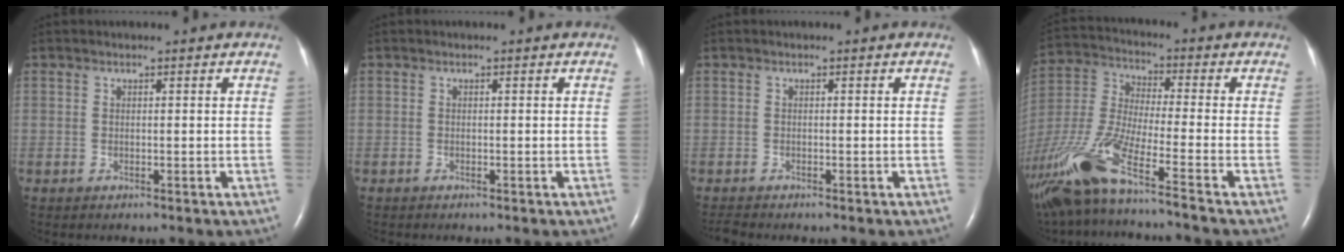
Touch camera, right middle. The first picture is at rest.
{"total": 0.0}
{"total": 1.0, "force": [-1.0, -0.2, 0.1], "torque": [-0.011, -0.008, -0.019]}
{"total": 17.6, "force": [-12.7, 0.0, 12.2], "torque": [-0.297, -0.038, -0.249]}